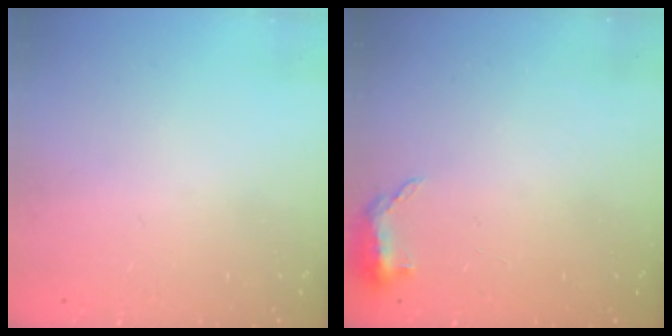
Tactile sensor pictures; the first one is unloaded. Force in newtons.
{"total": 5.7, "press": 5.6, "slide": 1.4}